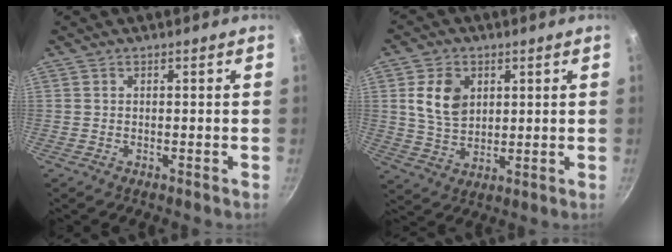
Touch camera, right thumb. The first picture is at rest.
{"total": 9.1, "force": [2.5, 6.6, 5.7], "torque": [-0.084, -0.012, 0.050]}